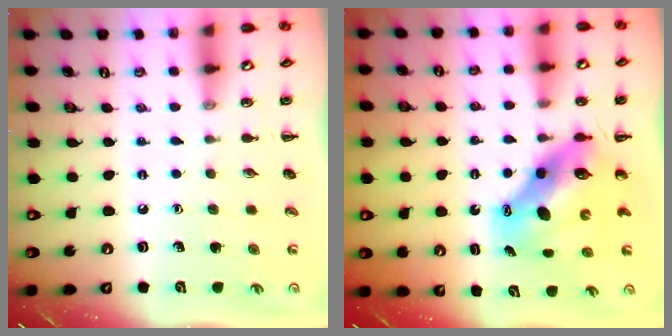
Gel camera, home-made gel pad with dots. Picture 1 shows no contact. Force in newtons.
{"total": 10.1, "press": 9.7, "slide": 2.7}